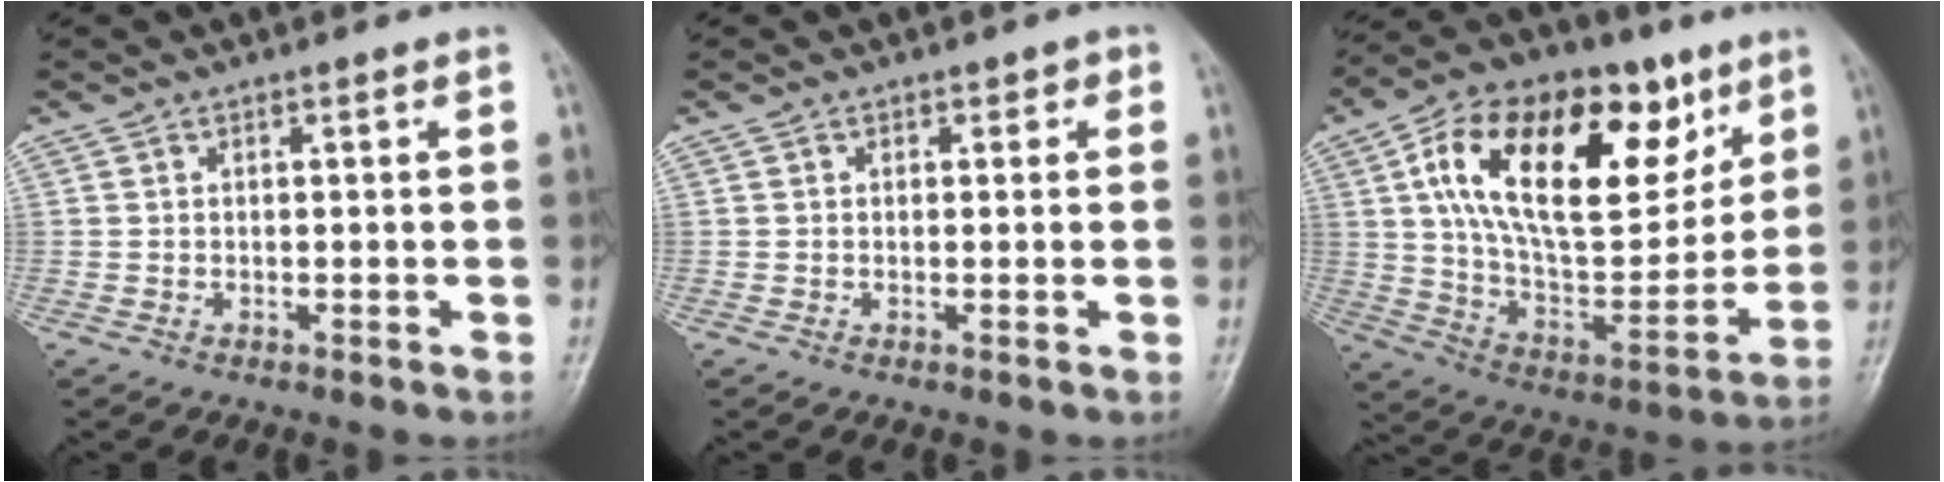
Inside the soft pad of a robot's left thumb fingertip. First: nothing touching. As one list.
[{"total": 1.3, "force": [0.5, 1.0, 0.7], "torque": [0.009, 0.001, 0.002]}, {"total": 29.1, "force": [11.7, 15.1, 21.9], "torque": [-0.336, -0.016, 0.197]}]